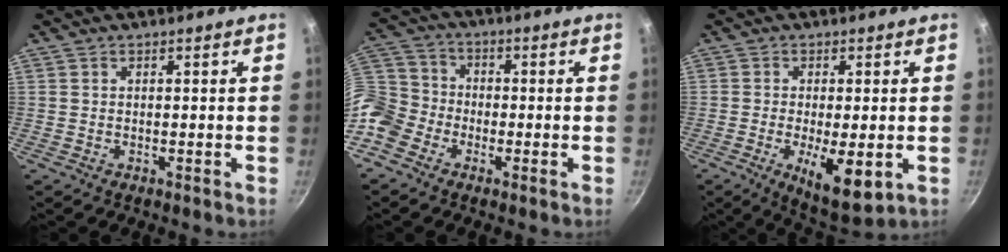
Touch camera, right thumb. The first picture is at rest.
{"total": 9.5, "force": [-4.5, 7.3, 3.9], "torque": [-0.061, 0.044, -0.111]}
{"total": 9.7, "force": [-2.3, 3.2, 8.9], "torque": [-0.140, -0.010, -0.025]}